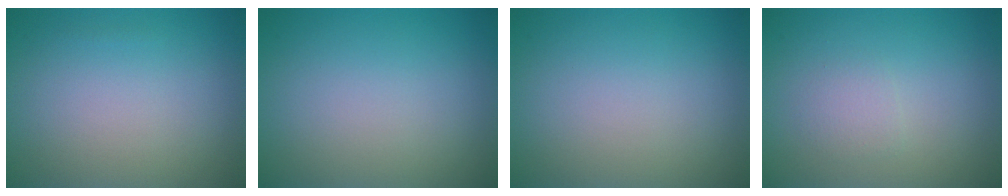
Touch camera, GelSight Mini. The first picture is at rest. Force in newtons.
{"total": 0.0}
{"total": 0.0}
{"total": 1.2, "press": 1.2, "slide": 0.0}